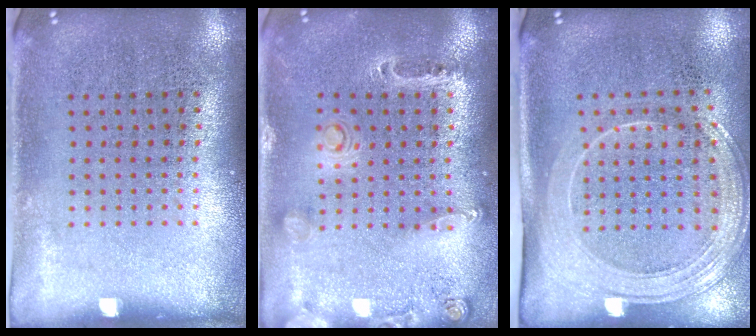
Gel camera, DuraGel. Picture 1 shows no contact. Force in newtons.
{"total": 0.5, "press": 0.4, "slide": 0.3}
{"total": 2.1, "press": 1.9, "slide": 1.0}